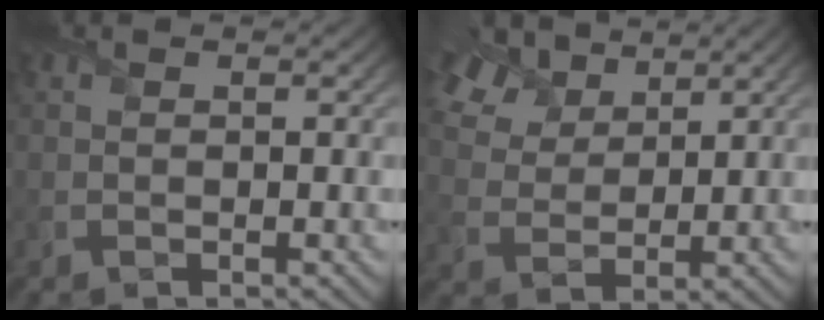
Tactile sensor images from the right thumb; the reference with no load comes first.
{"total": 8.8, "force": [6.0, 4.5, 4.6], "torque": [-0.125, 0.021, 0.111]}